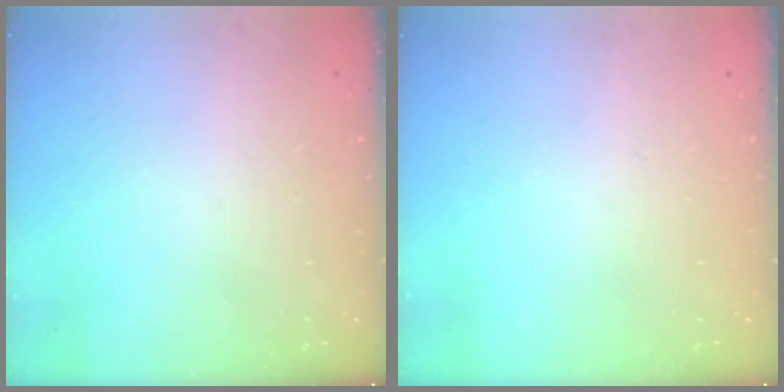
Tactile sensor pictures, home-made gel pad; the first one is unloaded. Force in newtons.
{"total": 0.0}